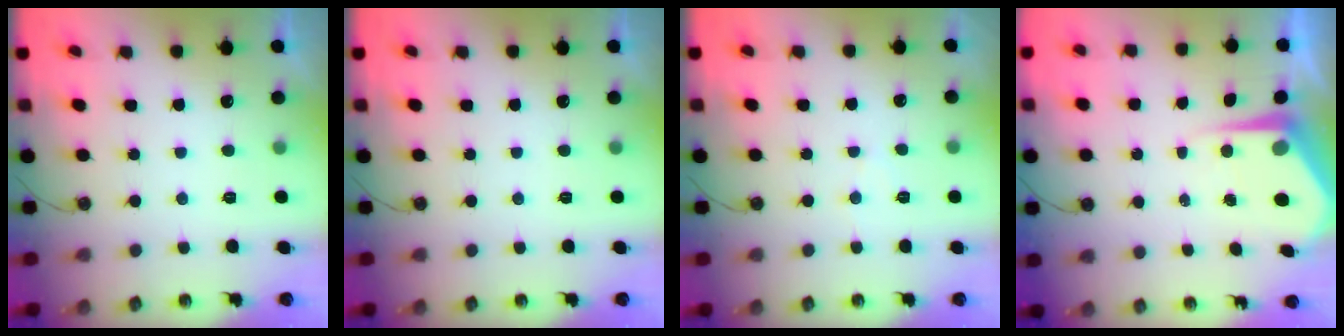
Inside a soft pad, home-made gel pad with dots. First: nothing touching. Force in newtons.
{"total": 0.0}
{"total": 5.3, "press": 5.2, "slide": 0.7}
{"total": 6.1, "press": 6.1, "slide": 0.6}